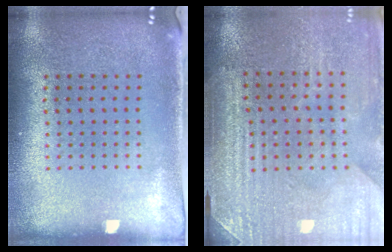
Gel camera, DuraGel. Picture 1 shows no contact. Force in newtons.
{"total": 3.4, "press": 3.4, "slide": 0.3}